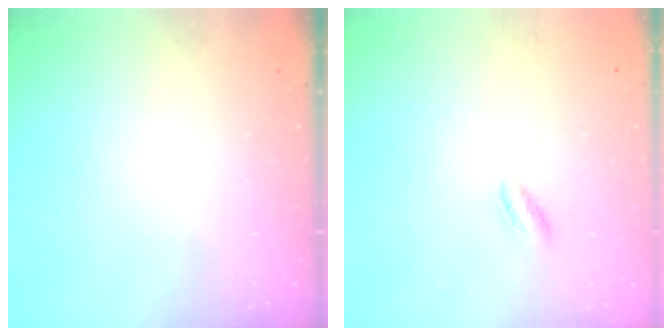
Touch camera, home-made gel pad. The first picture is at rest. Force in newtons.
{"total": 2.4, "press": 2.2, "slide": 1.0}